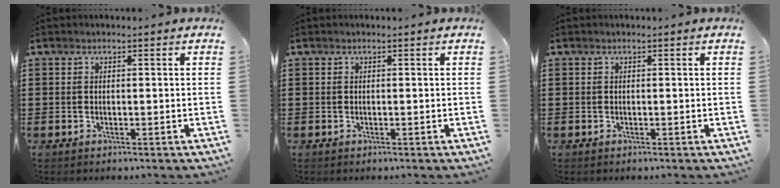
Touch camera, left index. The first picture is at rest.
{"total": 0.0}
{"total": 0.0}